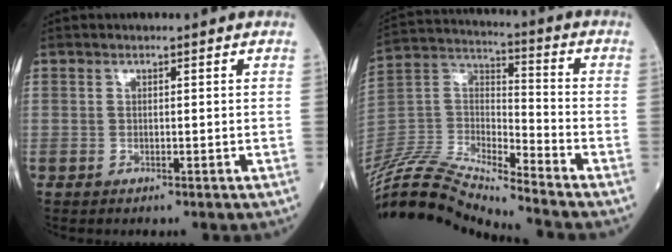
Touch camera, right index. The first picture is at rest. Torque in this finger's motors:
{"motor_torque": [0.12, -0.09, 0.23, 0.12]}